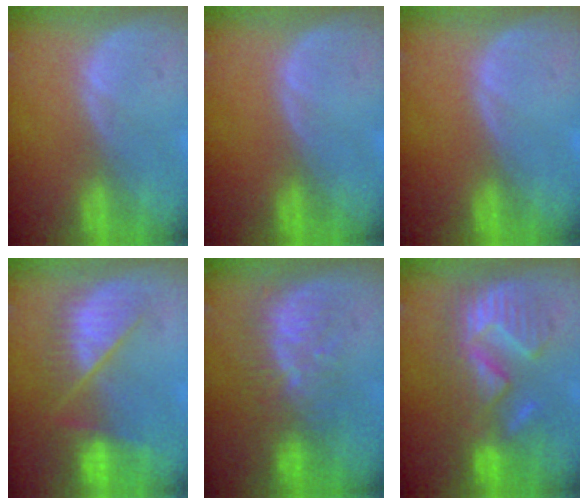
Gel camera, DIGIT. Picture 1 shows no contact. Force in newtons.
{"total": 0.0}
{"total": 0.0}
{"total": 9.6, "press": 8.2, "slide": 5.1}
{"total": 8.1, "press": 7.7, "slide": 2.7}
{"total": 9.9, "press": 9.9, "slide": 0.5}